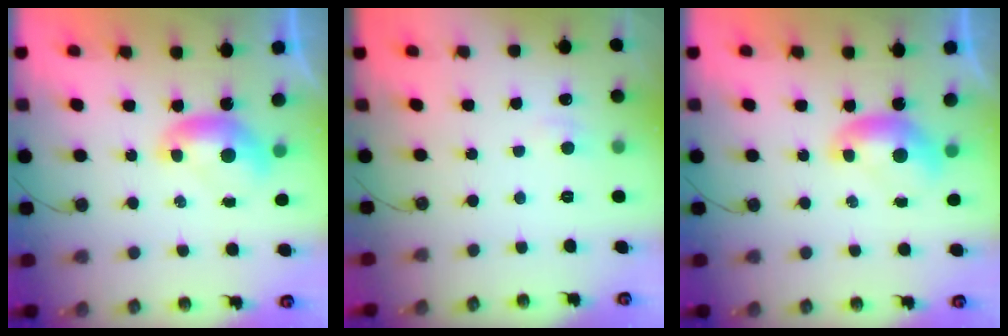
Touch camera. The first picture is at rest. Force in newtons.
{"total": 1.0, "press": 0.8, "slide": 0.7}
{"total": 0.0}